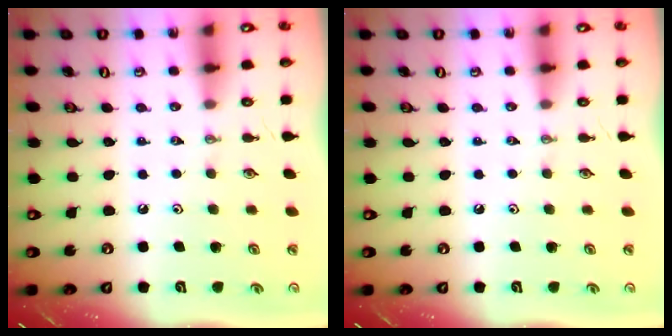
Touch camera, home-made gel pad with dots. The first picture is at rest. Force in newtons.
{"total": 0.0}